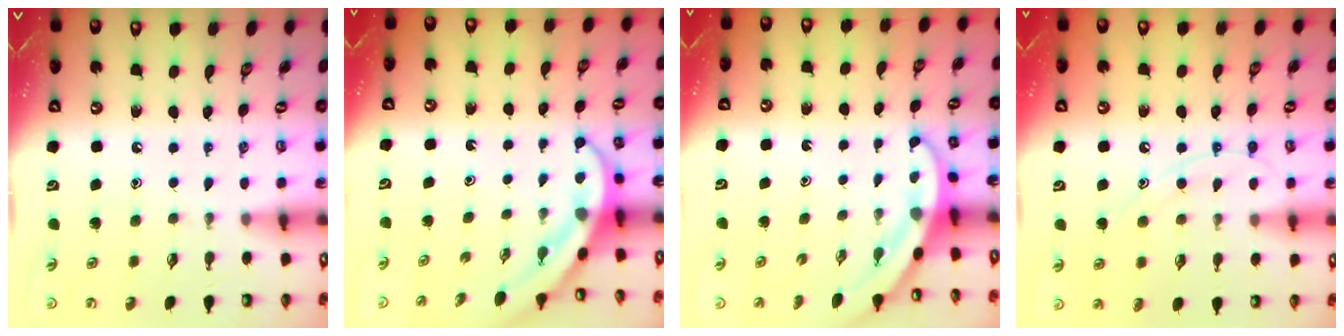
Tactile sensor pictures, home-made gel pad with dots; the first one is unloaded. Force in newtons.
{"total": 4.0, "press": 4.0, "slide": 0.4}
{"total": 3.3, "press": 3.3, "slide": 0.2}
{"total": 10.5, "press": 10.4, "slide": 1.0}